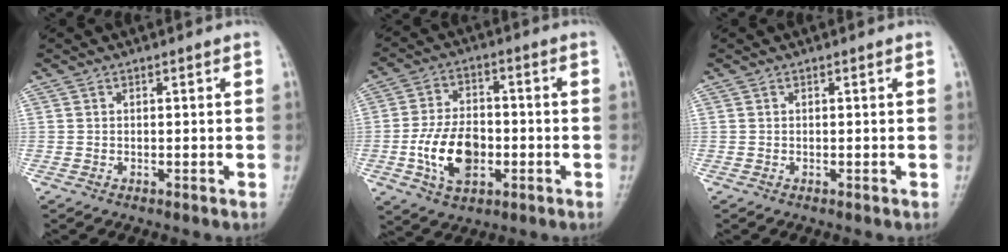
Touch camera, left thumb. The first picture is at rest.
{"total": 11.8, "force": [-2.9, 7.4, 8.7], "torque": [-0.141, 0.014, -0.052]}
{"total": 0.0}